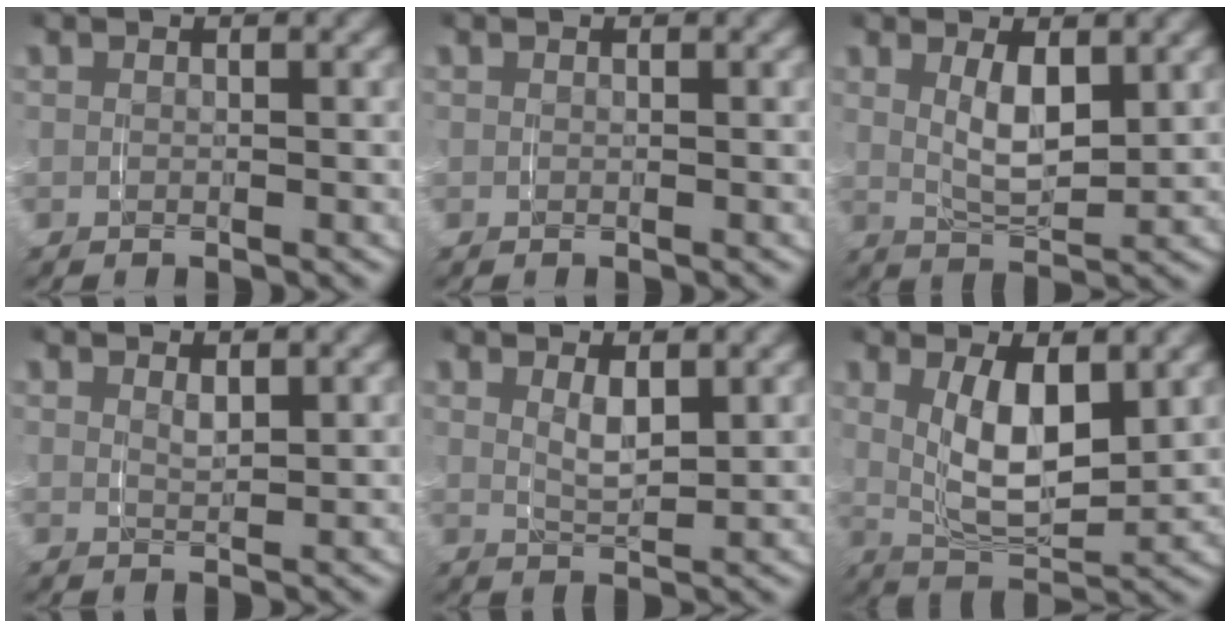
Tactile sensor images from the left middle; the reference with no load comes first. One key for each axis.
{"total": 0.0}
{"total": 3.9, "fx": 0.5, "fy": 1.8, "fz": 3.4, "tx": -0.068, "ty": -0.019, "tz": 0.016}
{"total": 1.3, "fx": 1.0, "fy": 0.3, "fz": 0.8, "tx": -0.020, "ty": -0.013, "tz": 0.022}
{"total": 2.5, "fx": 1.0, "fy": 1.1, "fz": 2.0, "tx": -0.043, "ty": -0.014, "tz": 0.021}
{"total": 6.7, "fx": 1.0, "fy": 3.6, "fz": 5.5, "tx": -0.112, "ty": -0.019, "tz": 0.024}